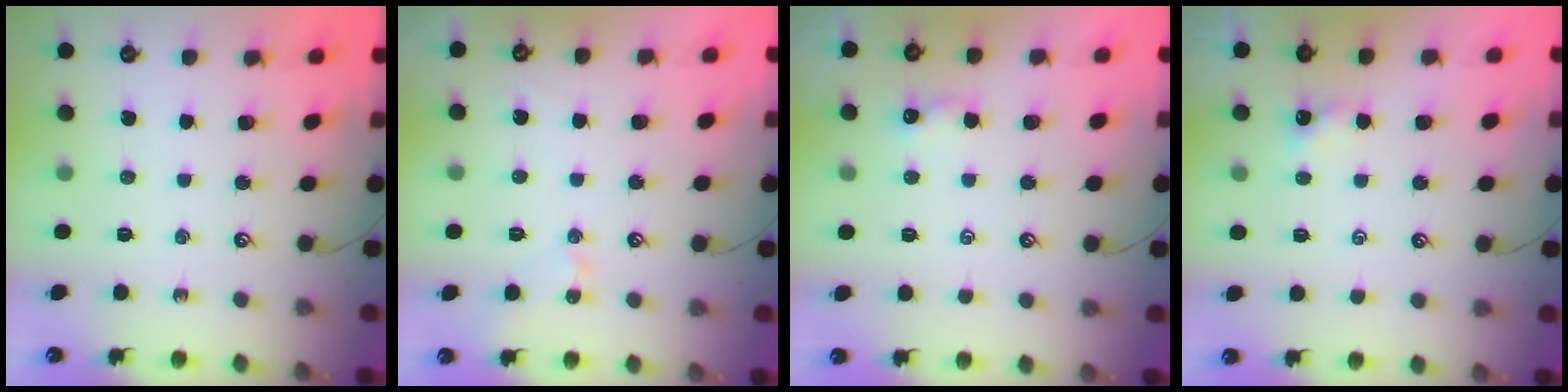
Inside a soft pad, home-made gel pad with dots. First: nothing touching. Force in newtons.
{"total": 2.5, "press": 2.4, "slide": 0.7}
{"total": 1.8, "press": 1.8, "slide": 0.3}
{"total": 1.1, "press": 1.1, "slide": 0.3}